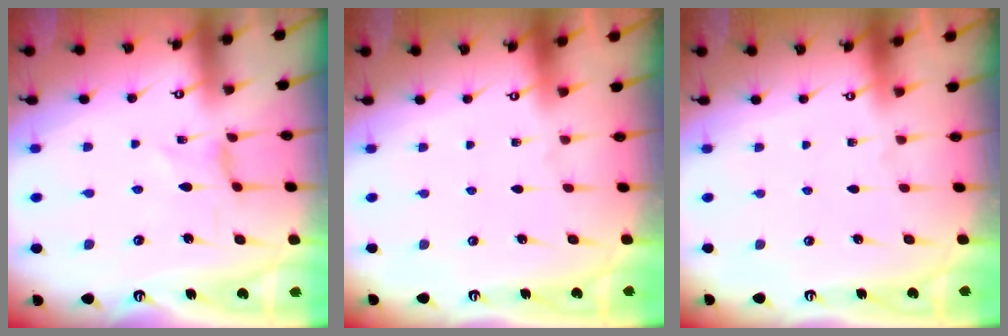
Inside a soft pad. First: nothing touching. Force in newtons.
{"total": 0.0}
{"total": 0.0}